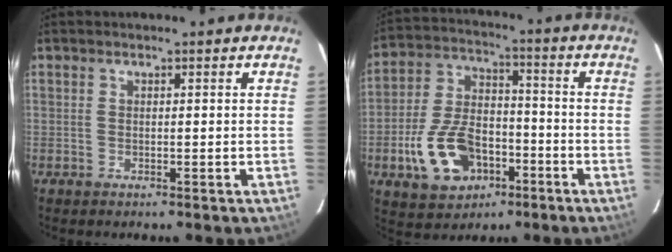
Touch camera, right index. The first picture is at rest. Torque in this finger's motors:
{"motor_torque": [1.17, -0.97, 0.33, 0.14]}